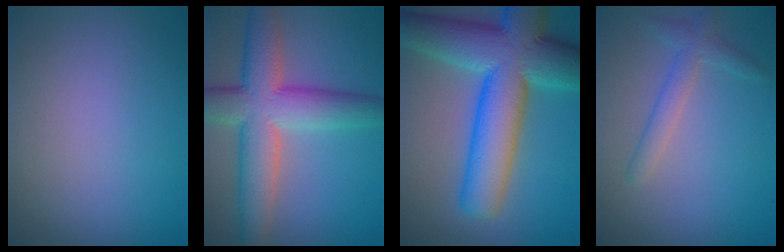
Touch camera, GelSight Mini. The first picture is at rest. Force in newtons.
{"total": 8.9, "press": 8.9, "slide": 0.2}
{"total": 13.1, "press": 13.1, "slide": 0.5}
{"total": 2.1, "press": 2.1, "slide": 0.1}